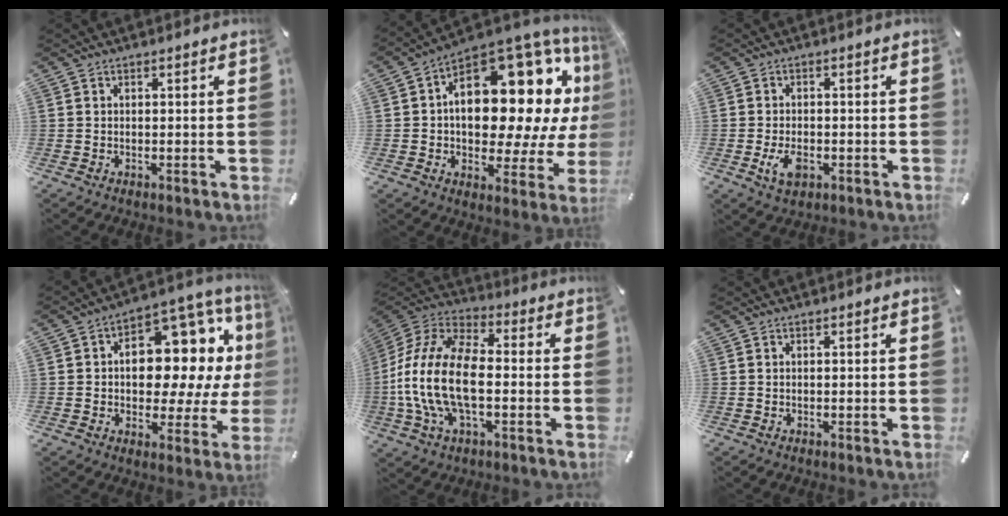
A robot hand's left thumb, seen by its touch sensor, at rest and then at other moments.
{"total": 23.1, "force": [6.4, 12.8, 18.2], "torque": [-0.249, -0.067, 0.112]}
{"total": 4.9, "force": [-1.7, 3.0, 3.5], "torque": [-0.083, 0.000, -0.034]}
{"total": 15.5, "force": [3.4, 10.1, 11.2], "torque": [-0.142, -0.040, 0.060]}
{"total": 17.9, "force": [-3.9, 9.9, 14.4], "torque": [-0.312, 0.006, -0.069]}
{"total": 0.0}